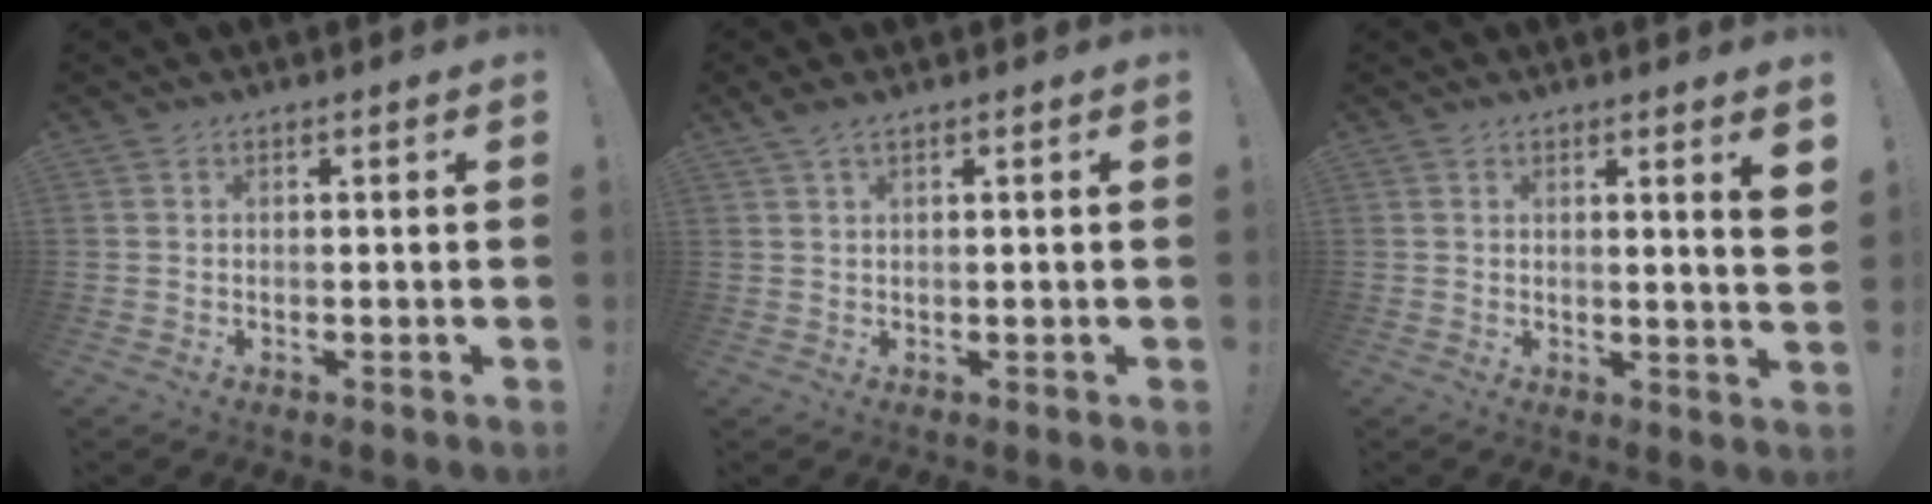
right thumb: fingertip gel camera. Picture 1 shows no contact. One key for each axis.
{"total": 2.0, "fx": 1.4, "fy": 0.4, "fz": 1.4, "tx": -0.037, "ty": 0.002, "tz": 0.027}
{"total": 5.0, "fx": 2.0, "fy": -0.4, "fz": 4.5, "tx": -0.060, "ty": -0.021, "tz": 0.028}